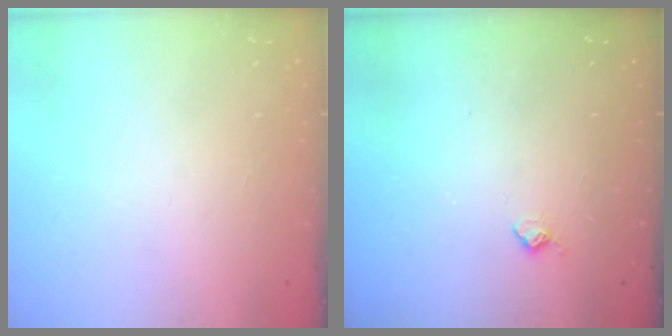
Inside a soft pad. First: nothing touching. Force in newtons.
{"total": 5.0, "press": 5.0, "slide": 0.8}